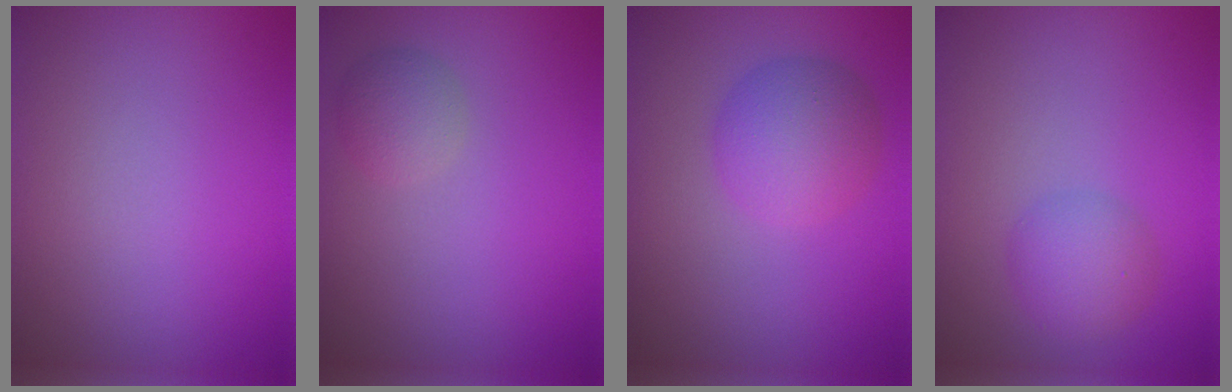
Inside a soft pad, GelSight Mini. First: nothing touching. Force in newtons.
{"total": 2.0, "press": 2.0, "slide": 0.1}
{"total": 4.4, "press": 4.4, "slide": 0.1}
{"total": 2.8, "press": 2.8, "slide": 0.0}